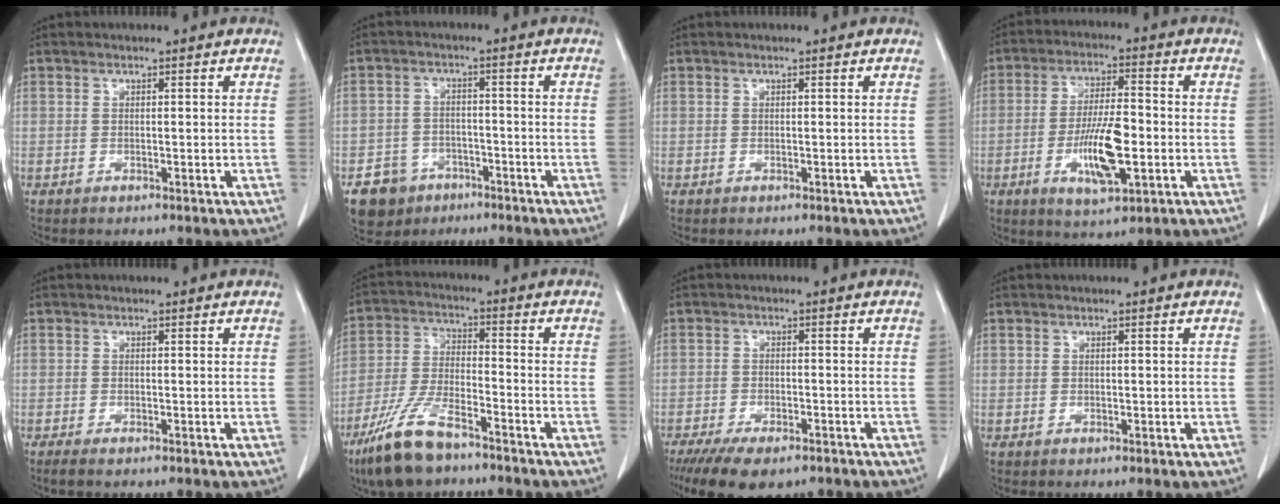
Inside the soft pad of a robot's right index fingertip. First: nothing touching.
{"total": 7.5, "force": [-4.6, 5.6, 1.8], "torque": [-0.044, 0.009, -0.070]}
{"total": 0.0}
{"total": 10.6, "force": [-2.6, 2.7, 9.9], "torque": [-0.187, -0.003, -0.041]}
{"total": 1.5, "force": [-1.2, 0.1, 0.9], "torque": [-0.016, -0.004, -0.018]}
{"total": 10.9, "force": [-7.7, 3.0, 7.1], "torque": [-0.157, -0.018, -0.146]}
{"total": 9.5, "force": [-7.0, 3.6, 5.3], "torque": [-0.080, -0.009, -0.106]}
{"total": 0.0}